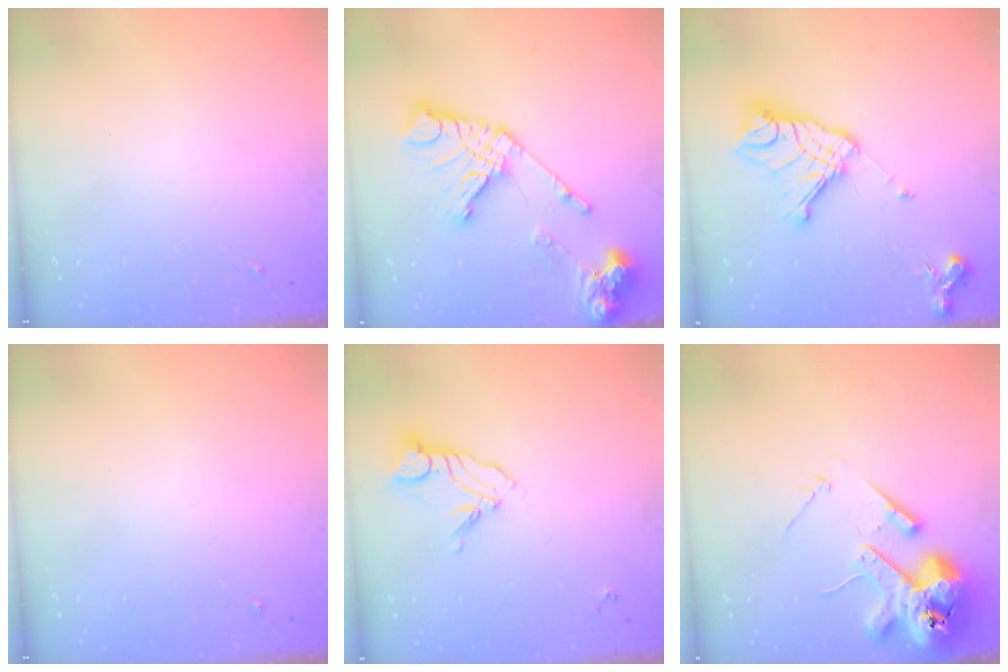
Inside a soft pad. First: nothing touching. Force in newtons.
{"total": 20.4, "press": 20.3, "slide": 2.5}
{"total": 17.5, "press": 17.3, "slide": 2.0}
{"total": 0.0}
{"total": 8.5, "press": 8.4, "slide": 0.9}
{"total": 14.6, "press": 14.4, "slide": 2.5}